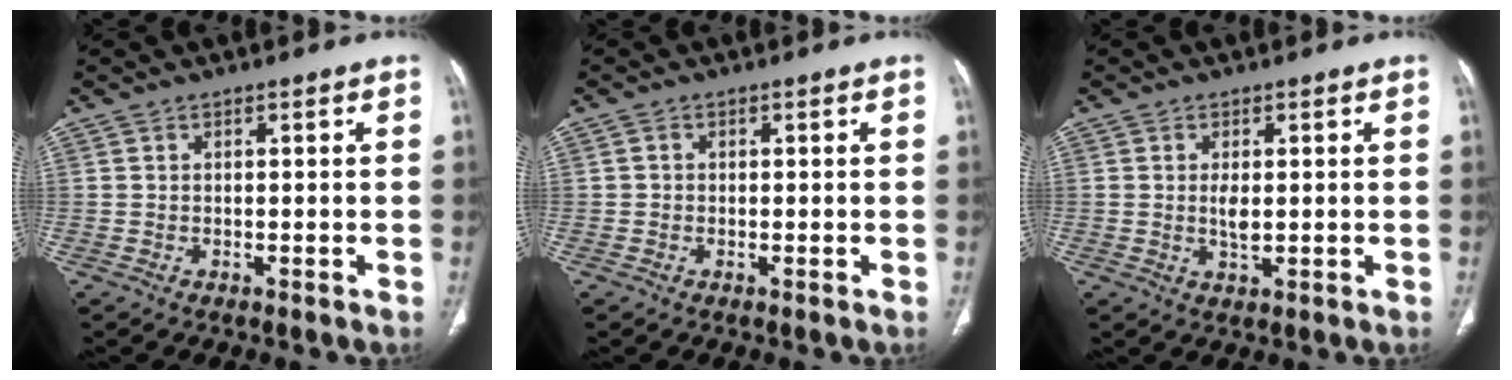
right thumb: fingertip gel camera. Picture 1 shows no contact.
{"total": 0.8, "force": [0.0, 0.8, 0.2], "torque": [-0.001, 0.002, -0.001]}
{"total": 2.8, "force": [0.2, 1.3, 2.5], "torque": [-0.049, -0.006, 0.007]}